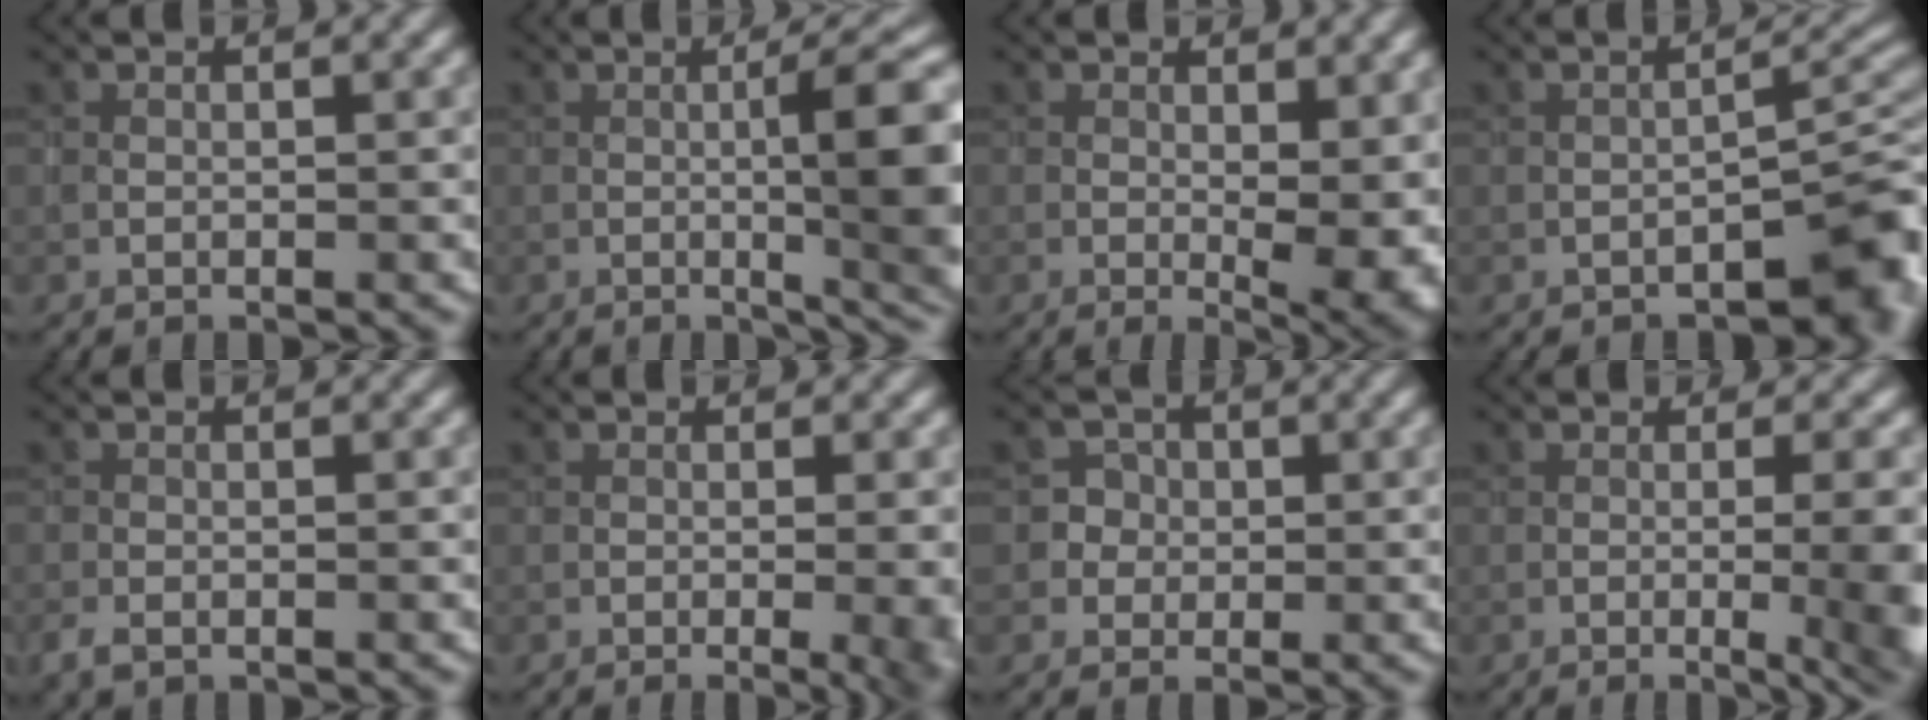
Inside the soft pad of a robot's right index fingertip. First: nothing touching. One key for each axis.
{"total": 8.7, "fx": -1.0, "fy": 1.8, "fz": 8.4, "tx": -0.108, "ty": 0.003, "tz": -0.013}
{"total": 6.0, "fx": -0.4, "fy": 2.7, "fz": 5.4, "tx": -0.075, "ty": -0.017, "tz": 0.004}
{"total": 5.1, "fx": -3.2, "fy": 2.1, "fz": 3.4, "tx": -0.028, "ty": 0.015, "tz": -0.047}
{"total": 1.7, "fx": -1.2, "fy": 0.9, "fz": 0.9, "tx": -0.020, "ty": -0.006, "tz": -0.027}
{"total": 6.9, "fx": -1.9, "fy": 3.1, "fz": 5.9, "tx": -0.034, "ty": -0.004, "tz": -0.013}
{"total": 3.2, "fx": -0.3, "fy": 3.2, "fz": 0.2, "tx": 0.025, "ty": 0.016, "tz": -0.015}
{"total": 7.9, "fx": -1.8, "fy": 2.6, "fz": 7.2, "tx": -0.065, "ty": -0.001, "tz": -0.015}